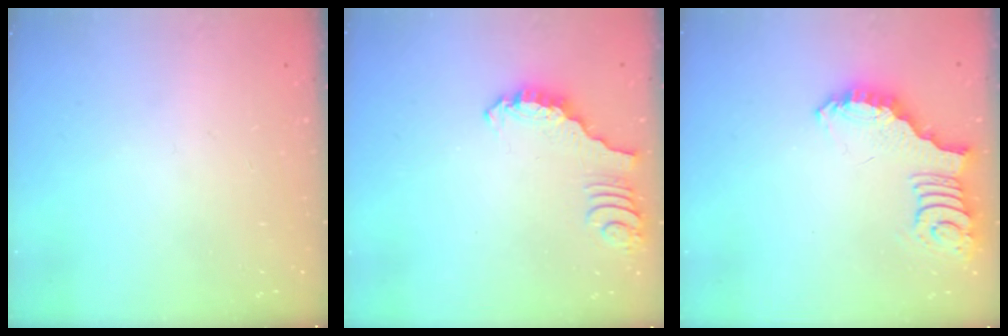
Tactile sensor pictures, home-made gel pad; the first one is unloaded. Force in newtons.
{"total": 2.9, "press": 2.9, "slide": 0.3}
{"total": 2.6, "press": 2.6, "slide": 0.5}